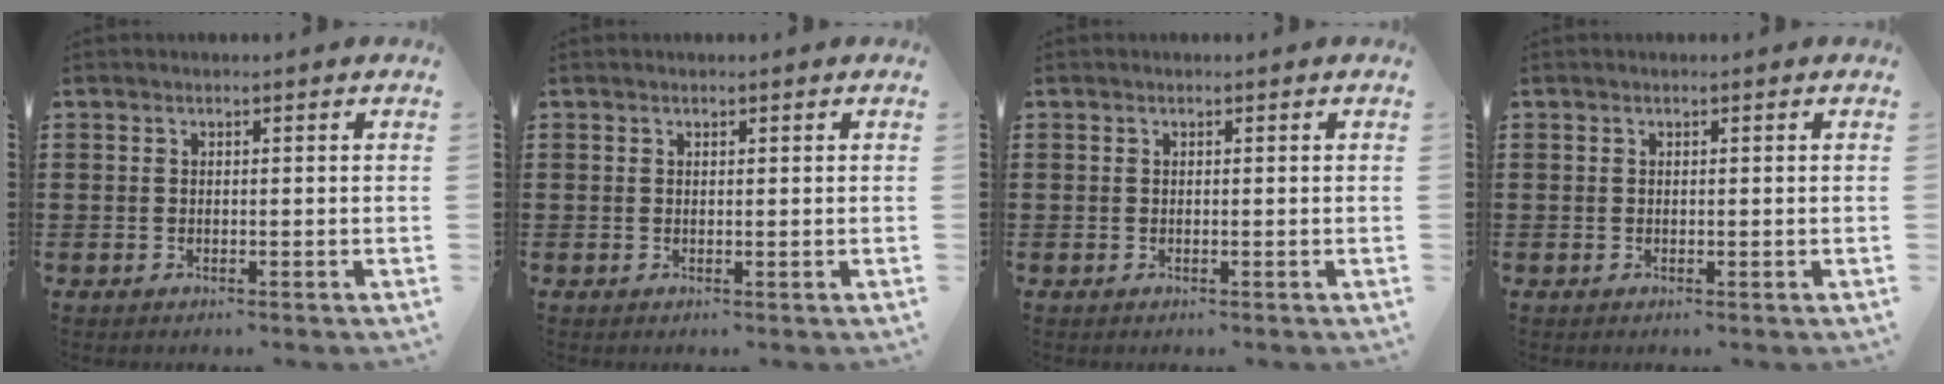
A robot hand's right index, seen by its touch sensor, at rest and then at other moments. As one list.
[{"total": 0.0}, {"total": 0.0}, {"total": 0.0}]